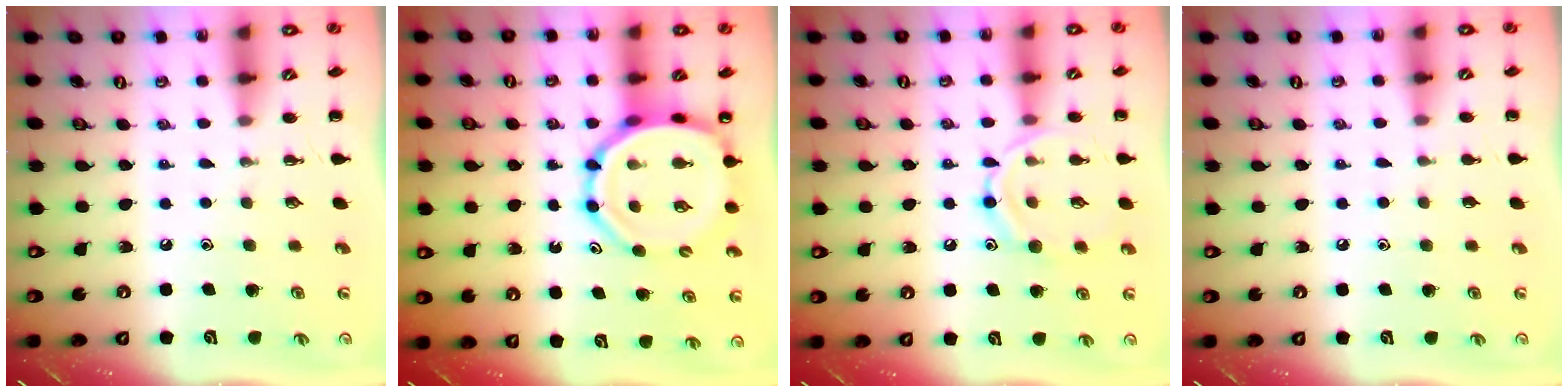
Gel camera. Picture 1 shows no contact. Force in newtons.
{"total": 12.5, "press": 11.9, "slide": 3.7}
{"total": 11.5, "press": 11.4, "slide": 0.9}
{"total": 2.9, "press": 2.6, "slide": 1.2}